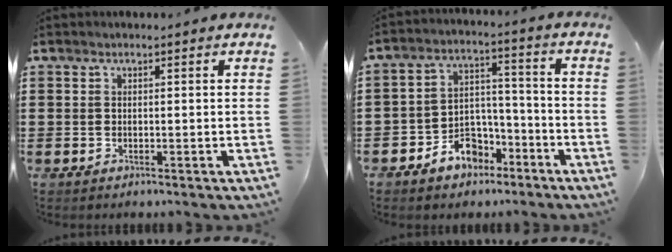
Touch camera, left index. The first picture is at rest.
{"total": 6.3, "force": [-4.5, 4.1, 1.6], "torque": [-0.031, 0.025, -0.083]}